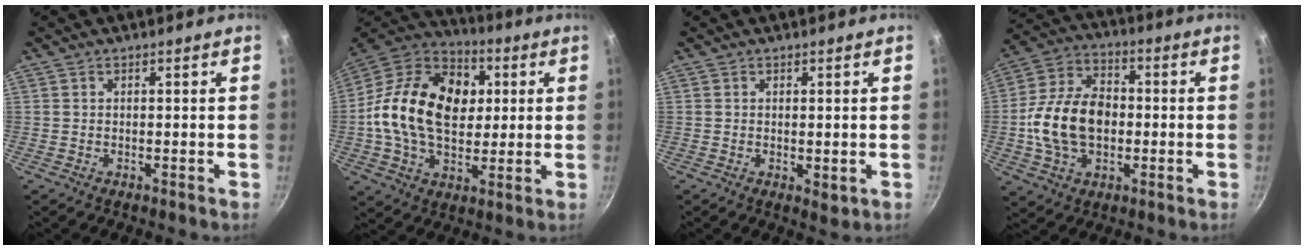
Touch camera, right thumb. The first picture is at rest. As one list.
[{"total": 23.3, "force": [2.5, 16.2, 16.6], "torque": [-0.258, 0.020, 0.032]}, {"total": 2.0, "force": [0.0, 1.0, 1.8], "torque": [-0.024, -0.009, 0.001]}, {"total": 15.8, "force": [-1.3, 10.9, 11.5], "torque": [-0.186, 0.027, -0.033]}]